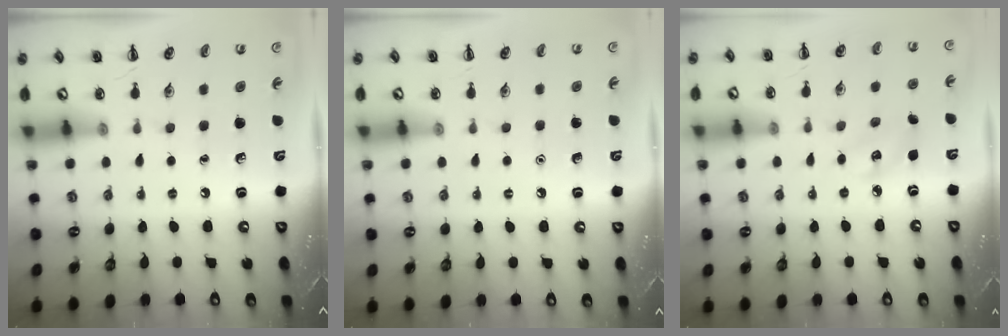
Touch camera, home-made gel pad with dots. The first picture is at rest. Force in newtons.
{"total": 1.6, "press": 1.6, "slide": 0.1}
{"total": 5.2, "press": 5.0, "slide": 1.4}